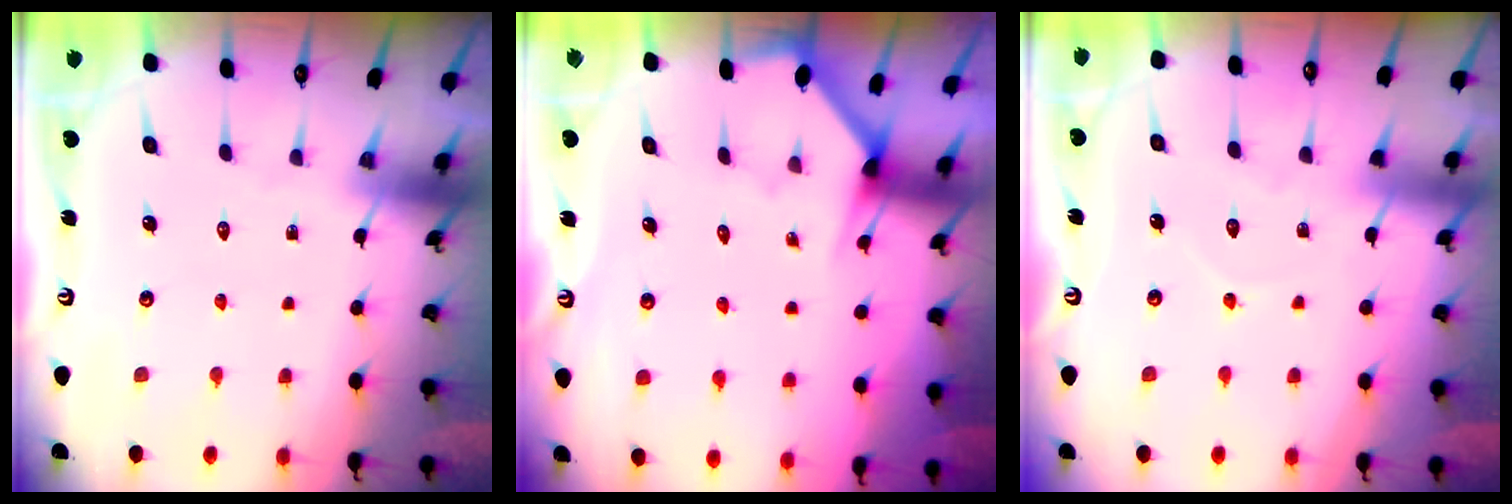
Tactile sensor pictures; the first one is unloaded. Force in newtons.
{"total": 1.9, "press": 1.9, "slide": 0.1}
{"total": 4.0, "press": 4.0, "slide": 0.4}